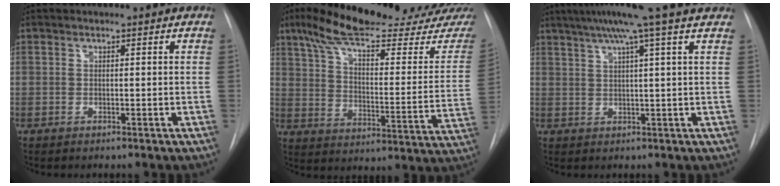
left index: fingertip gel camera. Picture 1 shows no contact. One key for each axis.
{"total": 26.0, "fx": 21.6, "fy": 3.6, "fz": 13.9, "tx": -0.211, "ty": -0.026, "tz": 0.295}
{"total": 10.4, "fx": 7.7, "fy": -1.9, "fz": 6.6, "tx": -0.107, "ty": 0.023, "tz": 0.096}